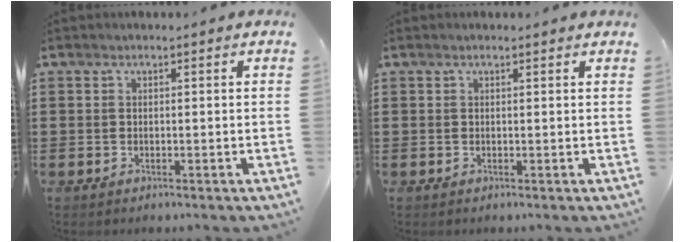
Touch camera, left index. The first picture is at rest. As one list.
[{"total": 0.5, "force": [0.3, 0.0, 0.4], "torque": [-0.009, -0.001, 0.006]}]